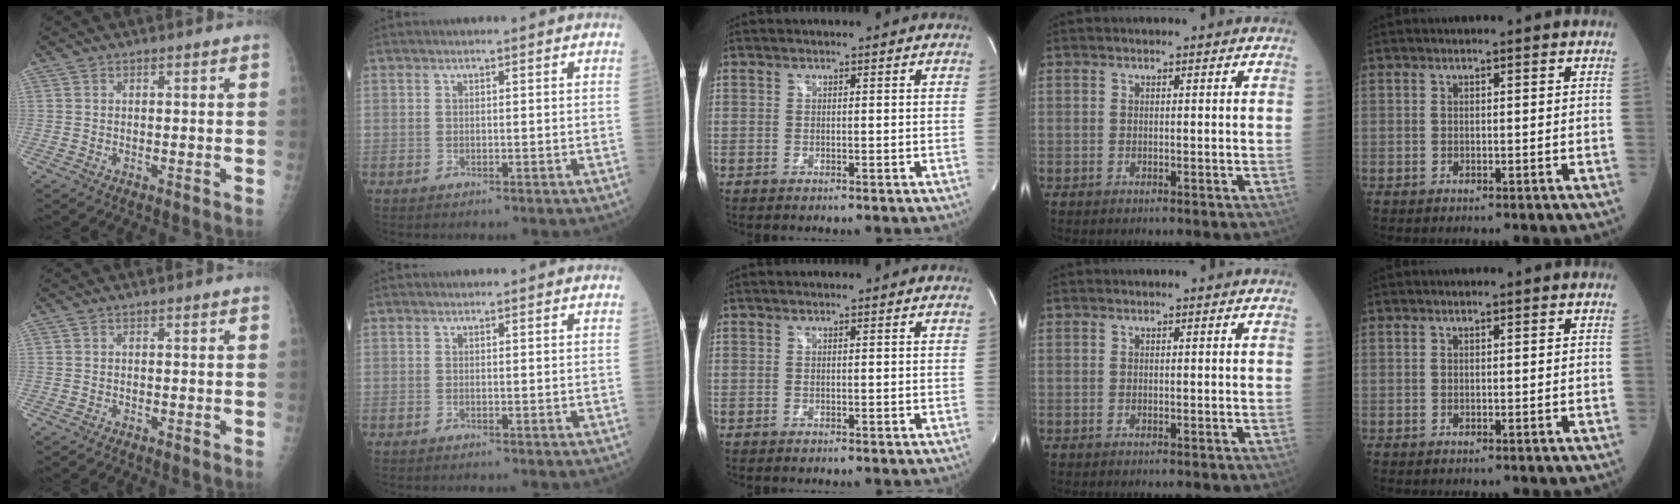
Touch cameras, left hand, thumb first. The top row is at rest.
{}